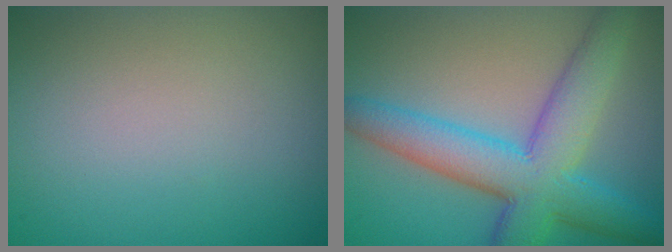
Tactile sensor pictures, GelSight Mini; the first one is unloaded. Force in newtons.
{"total": 8.3, "press": 8.3, "slide": 0.2}